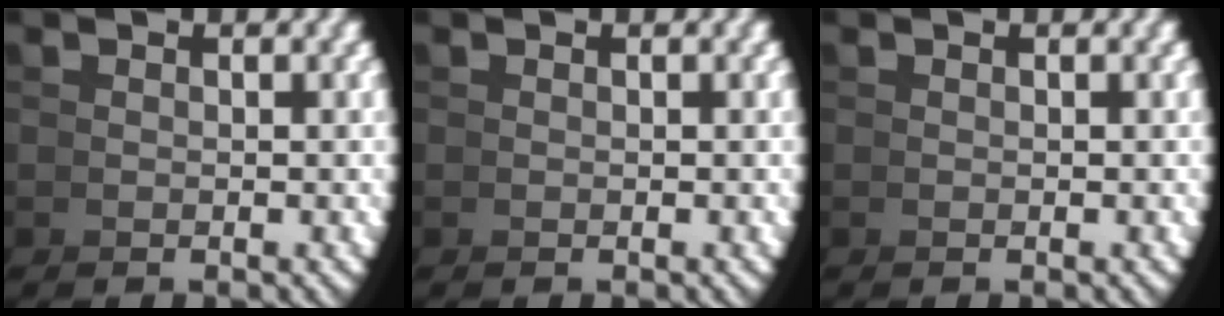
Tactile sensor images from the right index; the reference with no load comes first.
{"total": 0.0}
{"total": 0.0}